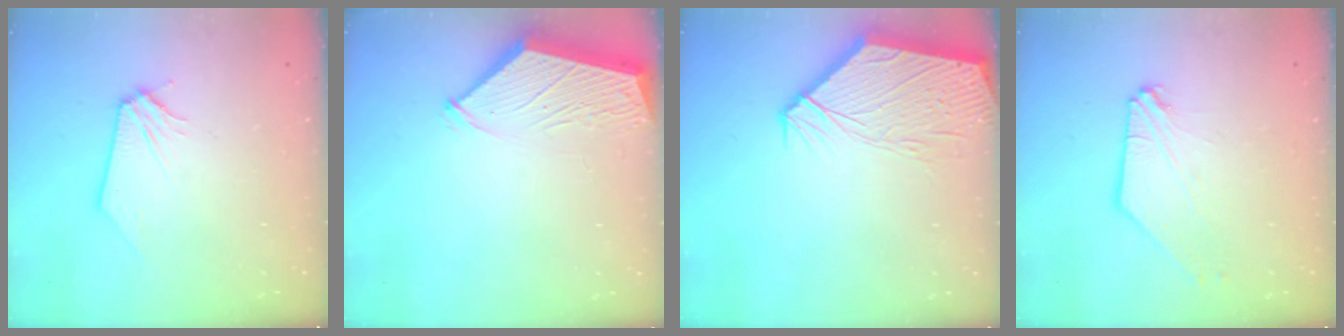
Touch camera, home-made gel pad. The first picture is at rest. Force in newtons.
{"total": 3.0, "press": 3.0, "slide": 0.3}
{"total": 13.0, "press": 12.9, "slide": 1.9}
{"total": 2.6, "press": 2.6, "slide": 0.5}